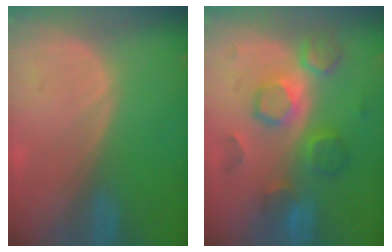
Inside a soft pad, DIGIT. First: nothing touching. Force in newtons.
{"total": 8.4, "press": 8.3, "slide": 1.3}